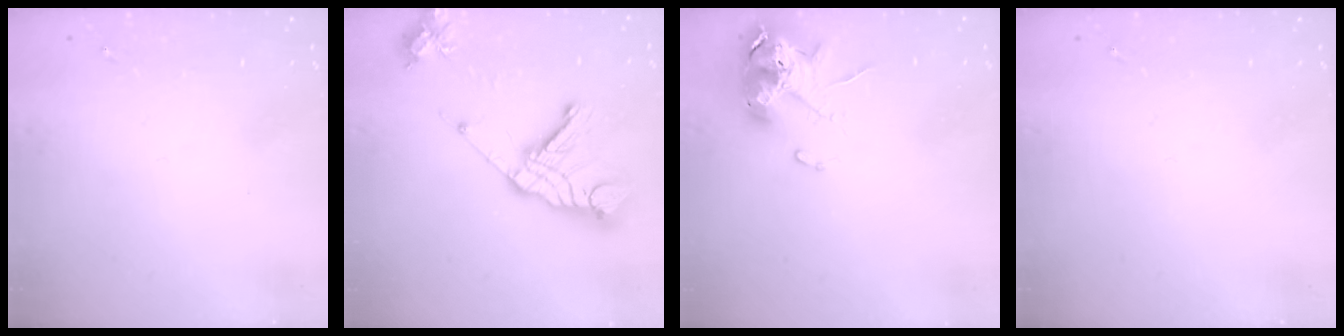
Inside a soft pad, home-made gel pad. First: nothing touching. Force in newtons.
{"total": 19.8, "press": 19.6, "slide": 2.6}
{"total": 10.8, "press": 10.7, "slide": 1.7}
{"total": 0.0}